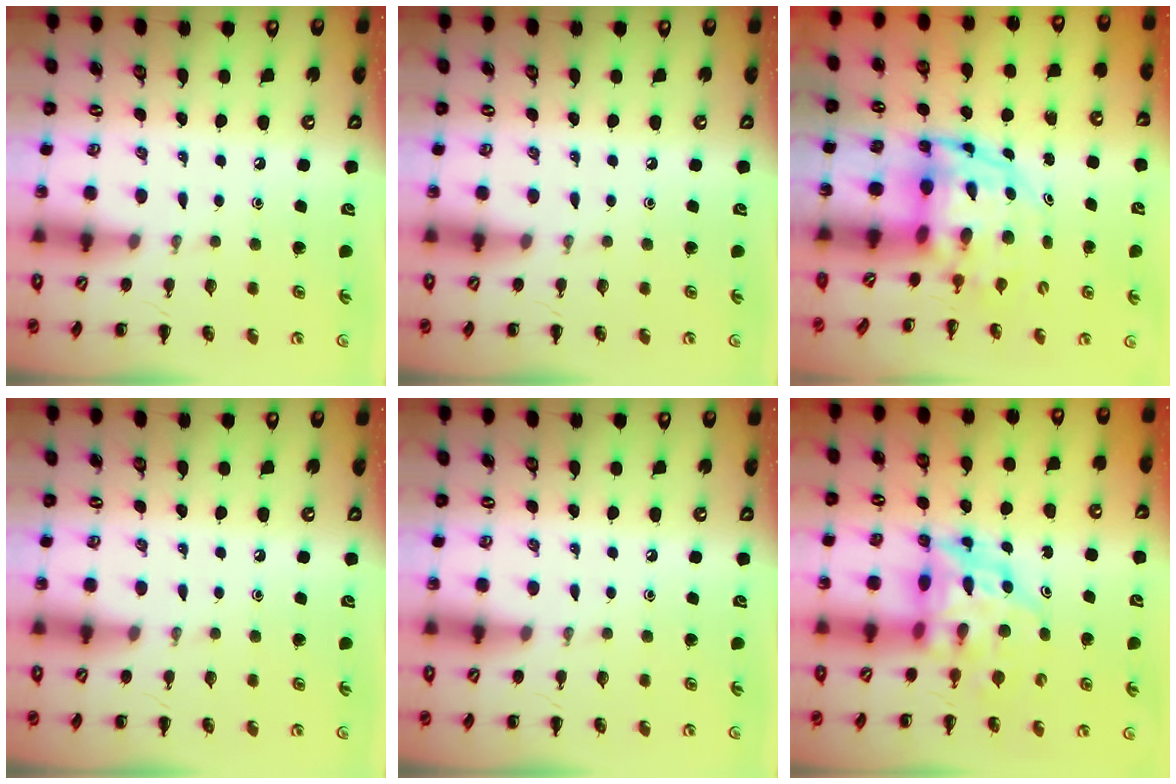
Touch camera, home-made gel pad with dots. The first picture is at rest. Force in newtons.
{"total": 0.0}
{"total": 6.2, "press": 6.0, "slide": 1.4}
{"total": 0.0}
{"total": 0.0}
{"total": 7.9, "press": 7.6, "slide": 2.2}